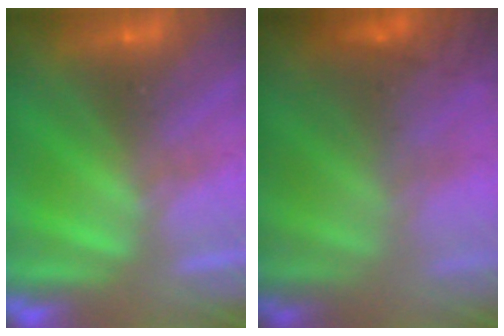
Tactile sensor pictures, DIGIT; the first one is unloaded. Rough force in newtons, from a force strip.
{"total": 3.6}